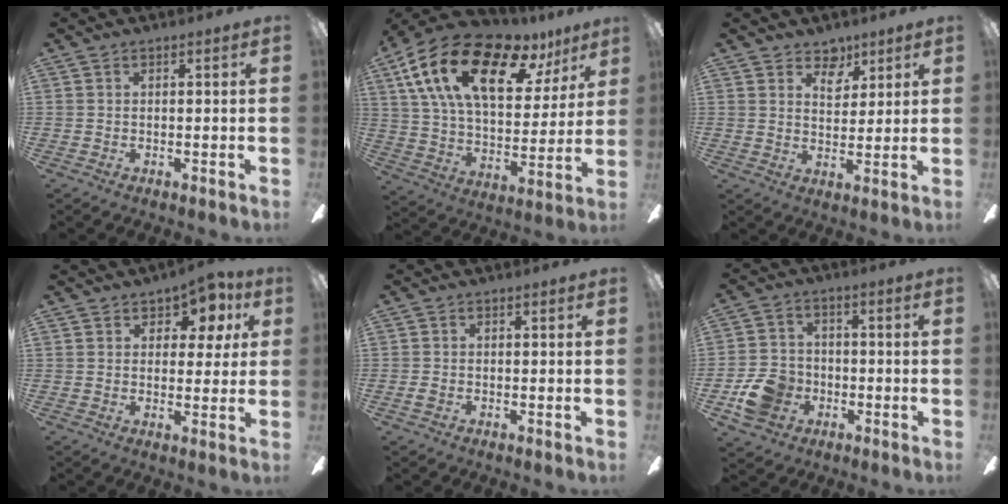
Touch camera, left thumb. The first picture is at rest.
{"total": 23.8, "force": [12.9, 11.6, 16.2], "torque": [-0.283, -0.055, 0.222]}
{"total": 5.9, "force": [4.1, 3.9, 1.7], "torque": [-0.017, -0.016, 0.073]}
{"total": 7.1, "force": [3.9, 4.7, 3.5], "torque": [-0.039, -0.016, 0.066]}
{"total": 1.0, "force": [-0.4, 0.7, 0.6], "torque": [-0.011, 0.003, -0.009]}
{"total": 10.1, "force": [-3.9, 8.3, 4.2], "torque": [-0.098, 0.031, -0.070]}